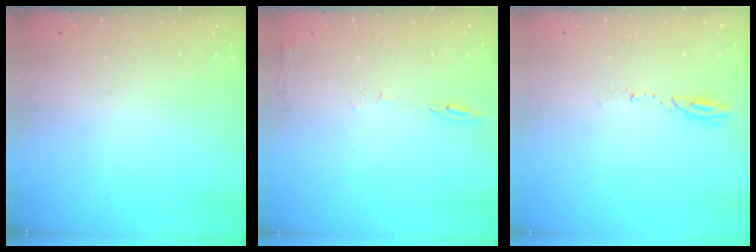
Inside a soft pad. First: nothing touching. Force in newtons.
{"total": 6.2, "press": 6.2, "slide": 0.9}
{"total": 3.2, "press": 3.2, "slide": 0.4}